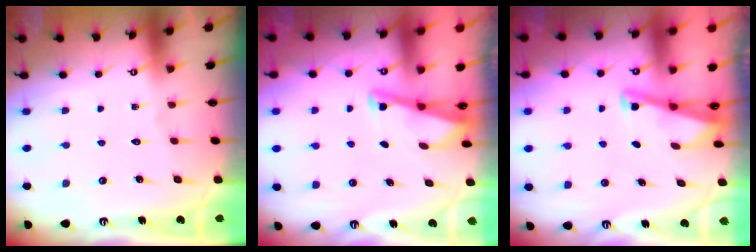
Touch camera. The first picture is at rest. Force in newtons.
{"total": 2.9, "press": 2.9, "slide": 0.4}
{"total": 2.8, "press": 2.8, "slide": 0.4}